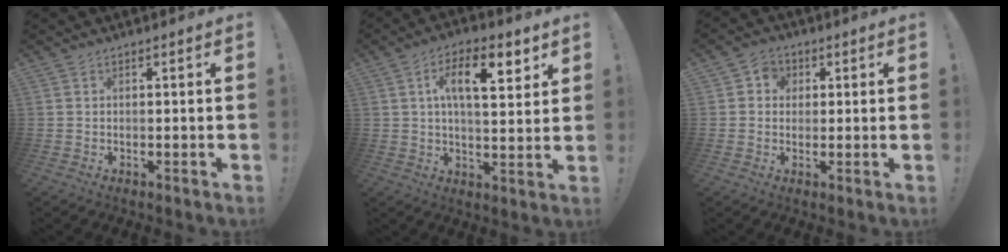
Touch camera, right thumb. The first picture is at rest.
{"total": 12.7, "force": [4.8, 5.0, 10.7], "torque": [-0.161, -0.002, 0.074]}
{"total": 4.4, "force": [0.6, 4.2, 1.4], "torque": [-0.018, 0.004, 0.011]}